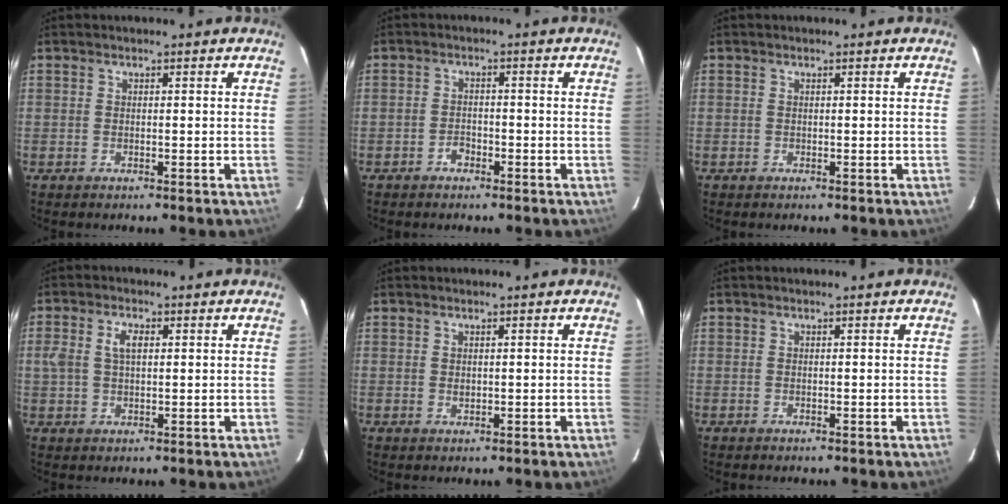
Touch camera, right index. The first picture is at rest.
{"total": 2.0, "force": [-1.5, 1.2, 0.7], "torque": [-0.012, 0.006, -0.024]}
{"total": 0.0}
{"total": 4.3, "force": [0.9, 2.4, 3.5], "torque": [-0.067, 0.011, 0.018]}
{"total": 0.8, "force": [0.3, 0.6, 0.5], "torque": [-0.008, 0.002, 0.007]}
{"total": 0.0}